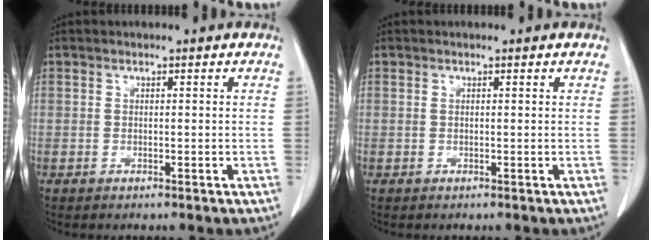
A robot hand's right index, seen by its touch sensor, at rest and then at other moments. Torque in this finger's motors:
{"motor_torque": [-0.06, 0.09, -0.15, -0.08]}